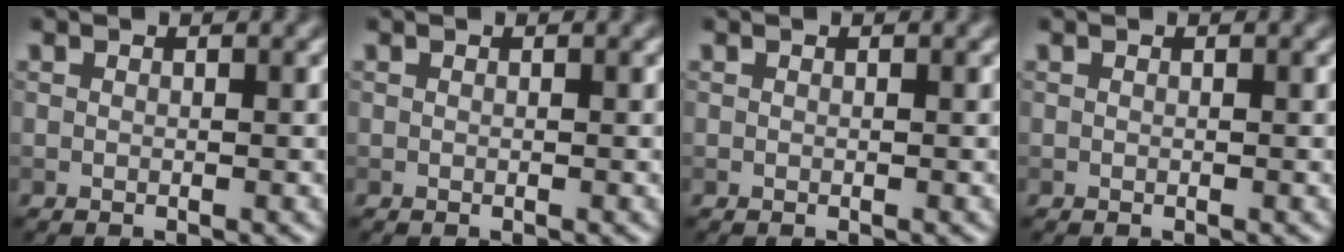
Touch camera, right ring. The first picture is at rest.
{"total": 0.0}
{"total": 0.0}
{"total": 0.0}